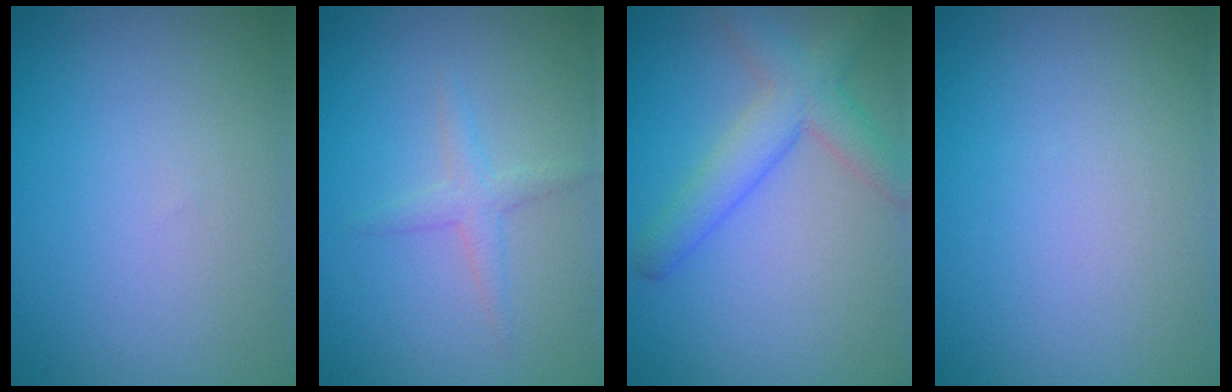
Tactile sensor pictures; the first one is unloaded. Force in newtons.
{"total": 1.6, "press": 1.6, "slide": 0.1}
{"total": 4.1, "press": 4.1, "slide": 0.2}
{"total": 0.0}